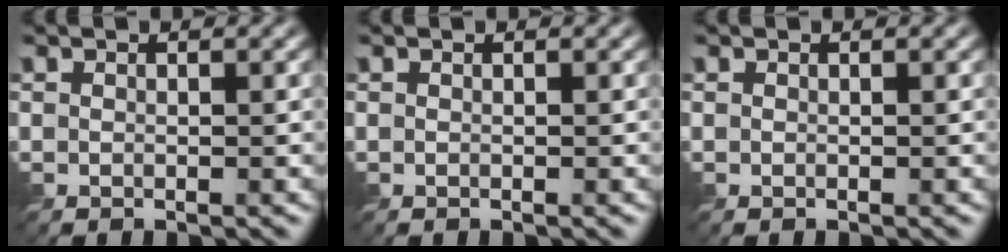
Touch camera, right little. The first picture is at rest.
{"total": 0.0}
{"total": 0.0}